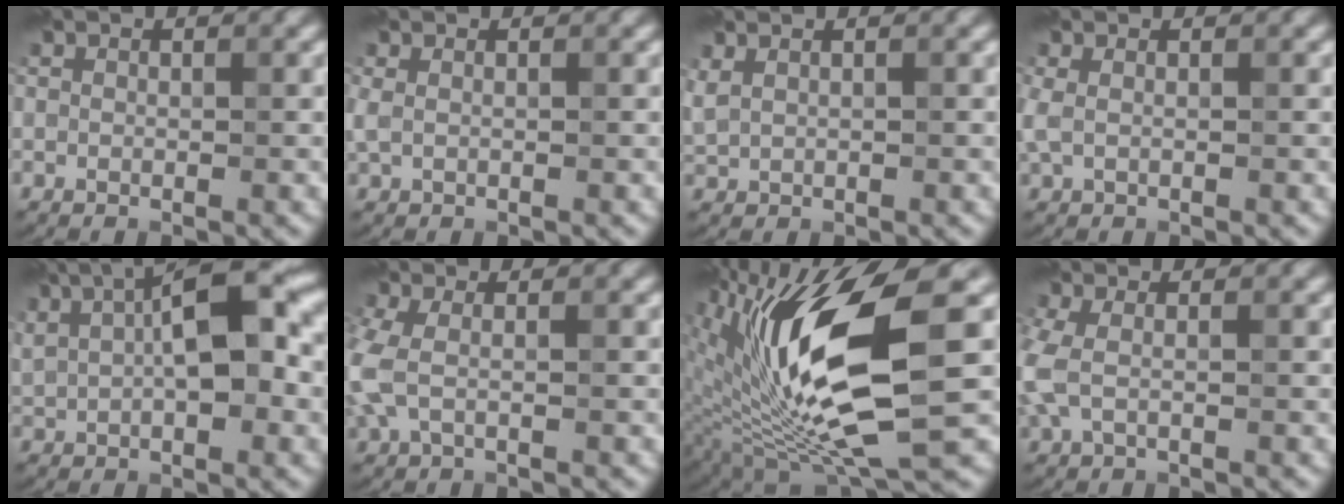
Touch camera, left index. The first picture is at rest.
{"total": 0.8, "force": [0.3, 0.3, 0.6], "torque": [-0.015, 0.003, 0.005]}
{"total": 1.2, "force": [0.9, 0.4, 0.7], "torque": [-0.018, 0.002, 0.024]}
{"total": 1.1, "force": [0.2, 0.5, 1.0], "torque": [-0.024, 0.005, 0.001]}
{"total": 10.3, "force": [2.5, 4.0, 9.2], "torque": [-0.153, 0.015, 0.038]}
{"total": 3.0, "force": [-0.2, 1.5, 2.5], "torque": [-0.076, 0.001, -0.011]}
{"total": 14.6, "force": [1.7, 5.0, 13.6], "torque": [-0.257, -0.010, 0.030]}
{"total": 2.6, "force": [-0.1, 1.2, 2.3], "torque": [-0.068, 0.003, -0.010]}